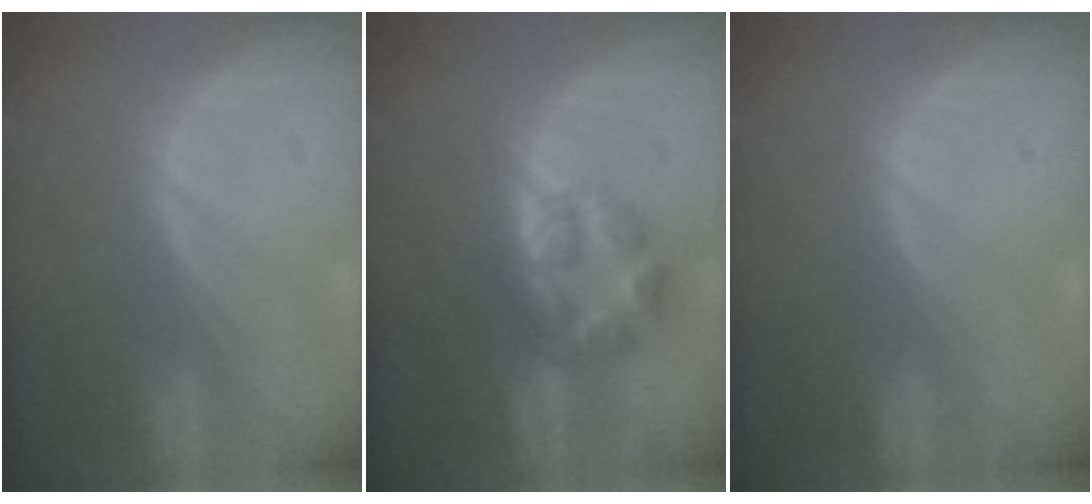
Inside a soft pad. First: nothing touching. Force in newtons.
{"total": 5.8, "press": 5.8, "slide": 0.1}
{"total": 0.0}